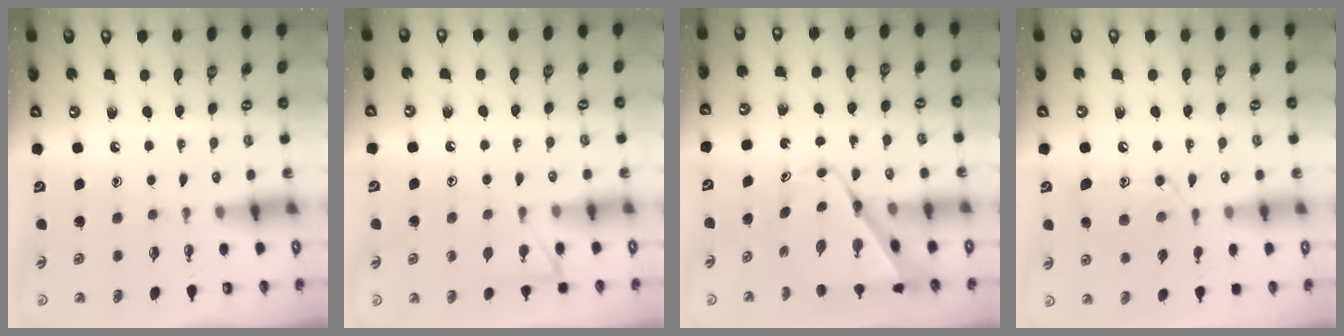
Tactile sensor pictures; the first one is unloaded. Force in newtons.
{"total": 7.9, "press": 7.8, "slide": 0.7}
{"total": 10.0, "press": 10.0, "slide": 1.0}
{"total": 13.5, "press": 13.4, "slide": 1.1}